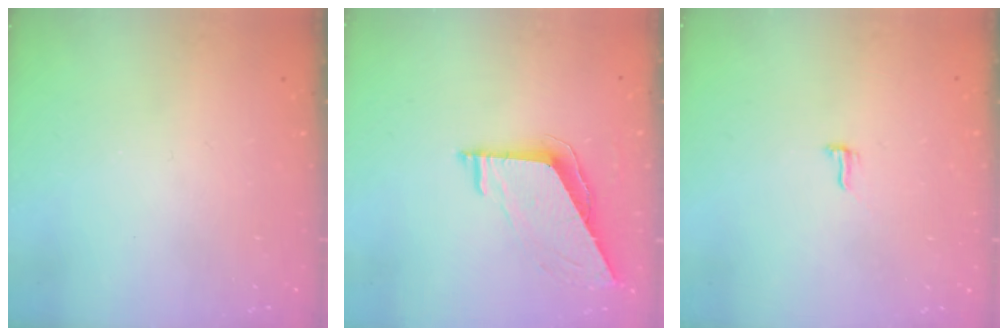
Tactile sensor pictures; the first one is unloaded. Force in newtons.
{"total": 7.2, "press": 7.2, "slide": 0.5}
{"total": 5.1, "press": 4.7, "slide": 2.0}